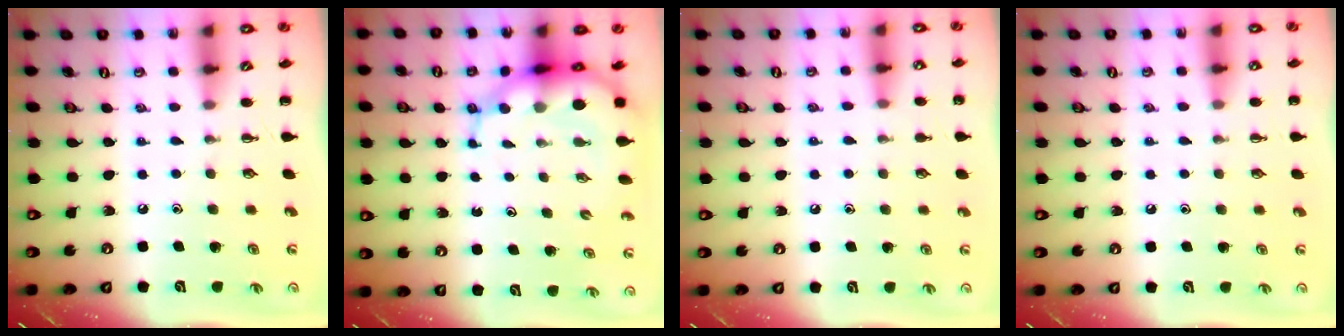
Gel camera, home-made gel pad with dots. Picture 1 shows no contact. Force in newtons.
{"total": 10.1, "press": 9.7, "slide": 2.9}
{"total": 5.1, "press": 4.8, "slide": 1.7}
{"total": 5.0, "press": 4.7, "slide": 1.7}